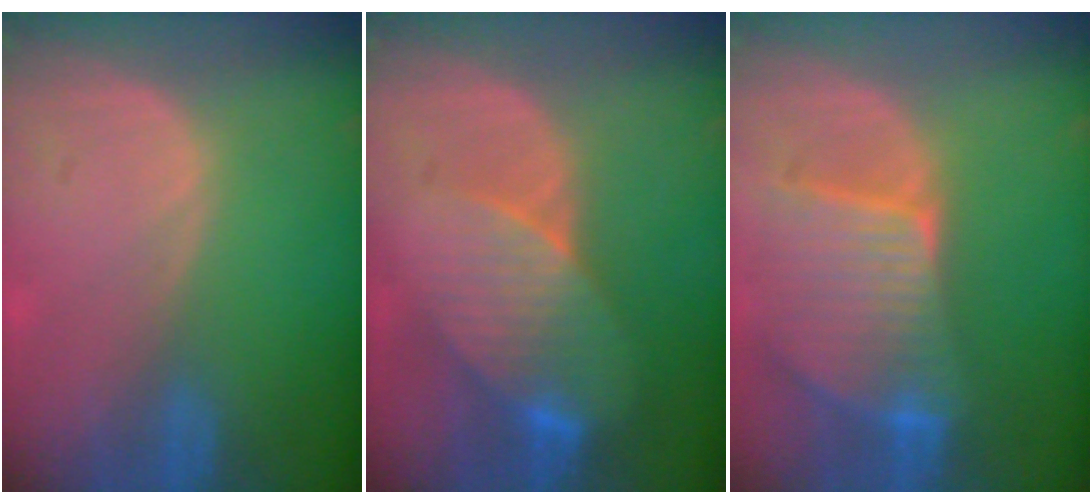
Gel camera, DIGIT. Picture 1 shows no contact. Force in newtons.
{"total": 8.5, "press": 7.5, "slide": 3.8}
{"total": 9.6, "press": 8.4, "slide": 4.5}